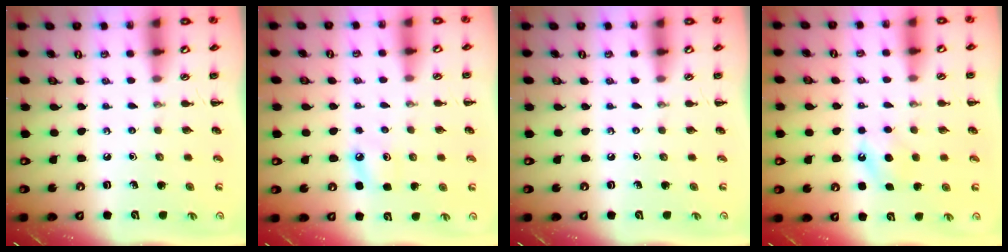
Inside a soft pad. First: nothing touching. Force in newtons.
{"total": 5.8, "press": 5.5, "slide": 1.8}
{"total": 0.0}
{"total": 7.5, "press": 7.3, "slide": 1.9}